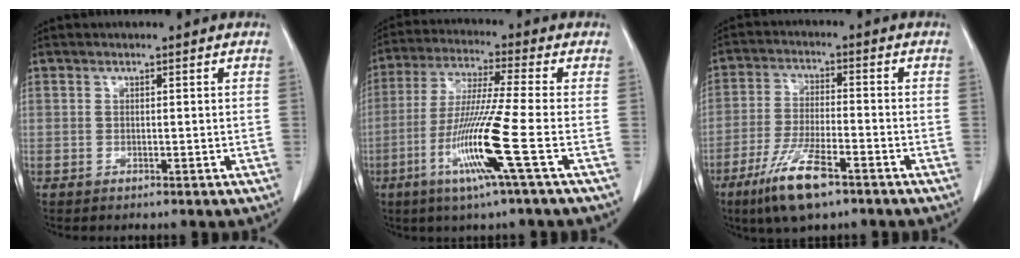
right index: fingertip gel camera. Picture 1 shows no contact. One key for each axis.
{"total": 12.5, "fx": -4.5, "fy": -1.9, "fz": 11.5, "tx": -0.230, "ty": -0.026, "tz": -0.094}
{"total": 10.0, "fx": -6.1, "fy": 1.9, "fz": 7.7, "tx": -0.153, "ty": -0.020, "tz": -0.106}